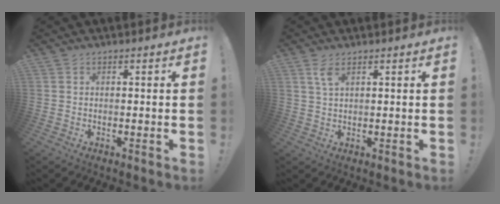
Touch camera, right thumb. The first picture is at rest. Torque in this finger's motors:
{"motor_torque": [0.02, 0.11, 0.21, -0.32, 0.13]}